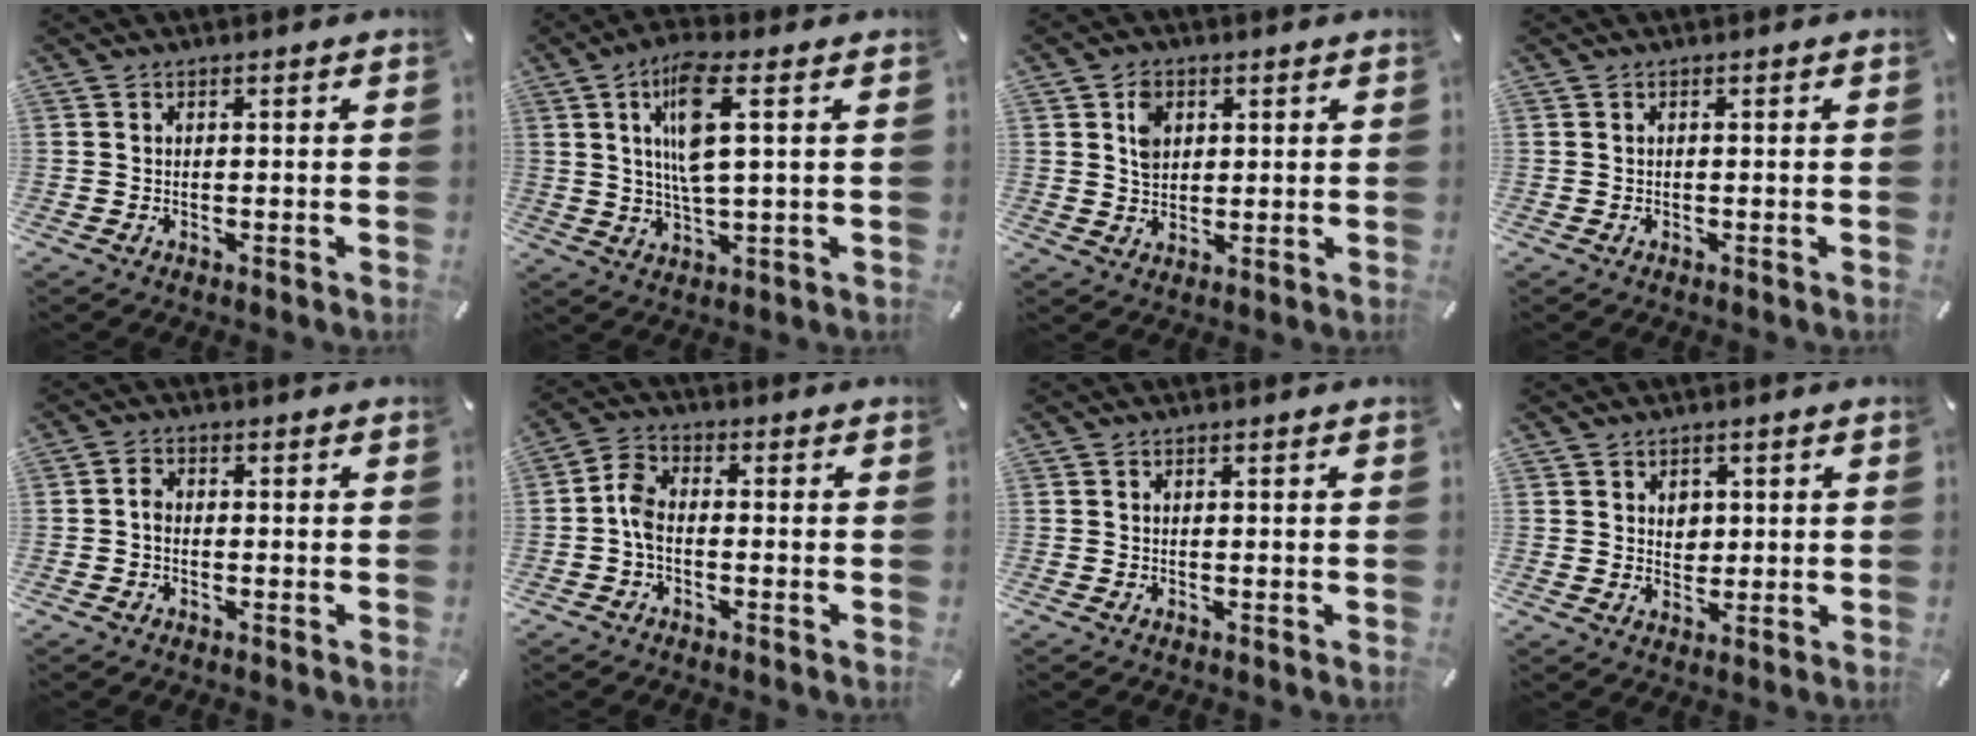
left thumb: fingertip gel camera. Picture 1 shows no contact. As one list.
[{"total": 10.5, "force": [3.2, 2.7, 9.6], "torque": [-0.193, -0.003, 0.050]}, {"total": 5.0, "force": [1.6, 4.2, 2.4], "torque": [-0.033, -0.002, 0.025]}, {"total": 0.0}, {"total": 2.1, "force": [-0.5, 1.5, 1.4], "torque": [-0.027, 0.005, -0.010]}, {"total": 4.9, "force": [-1.5, 3.0, 3.5], "torque": [-0.079, 0.006, -0.030]}, {"total": 0.0}, {"total": 3.5, "force": [1.1, 3.2, 1.1], "torque": [-0.006, -0.005, 0.016]}]